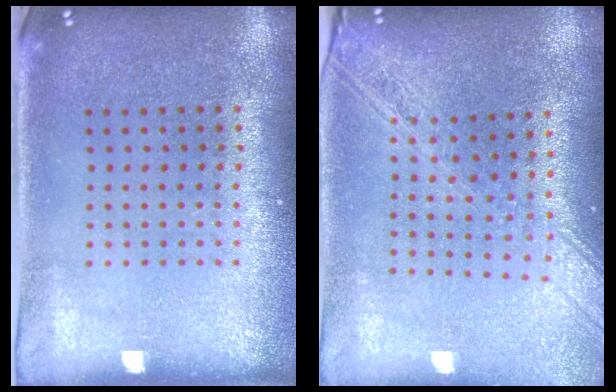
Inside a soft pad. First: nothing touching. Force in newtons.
{"total": 2.2, "press": 1.9, "slide": 1.2}